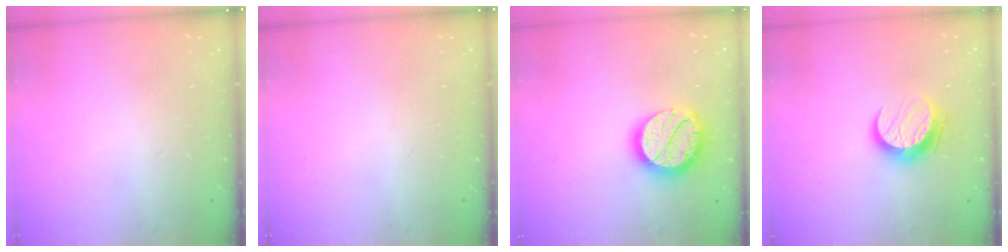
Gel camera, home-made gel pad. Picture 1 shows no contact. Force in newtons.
{"total": 0.0}
{"total": 20.2, "press": 20.2, "slide": 1.7}
{"total": 9.9, "press": 9.8, "slide": 0.6}